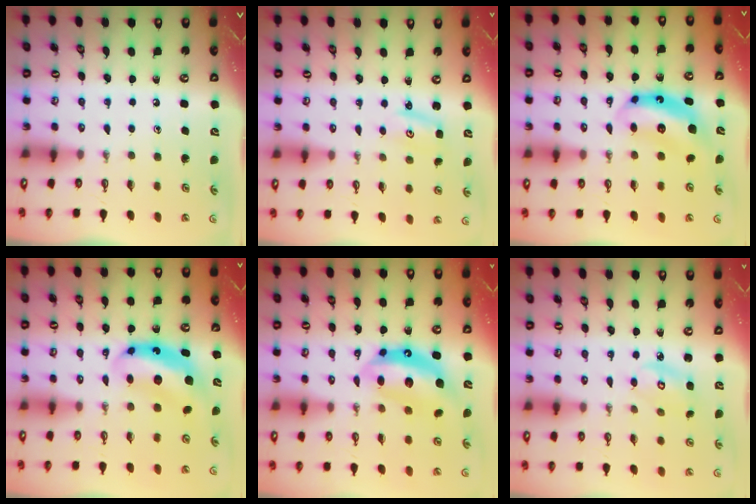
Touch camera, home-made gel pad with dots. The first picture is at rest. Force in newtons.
{"total": 3.1, "press": 3.0, "slide": 0.3}
{"total": 7.1, "press": 7.1, "slide": 0.7}
{"total": 8.1, "press": 8.0, "slide": 1.0}
{"total": 13.1, "press": 13.0, "slide": 0.9}
{"total": 5.1, "press": 5.1, "slide": 0.2}